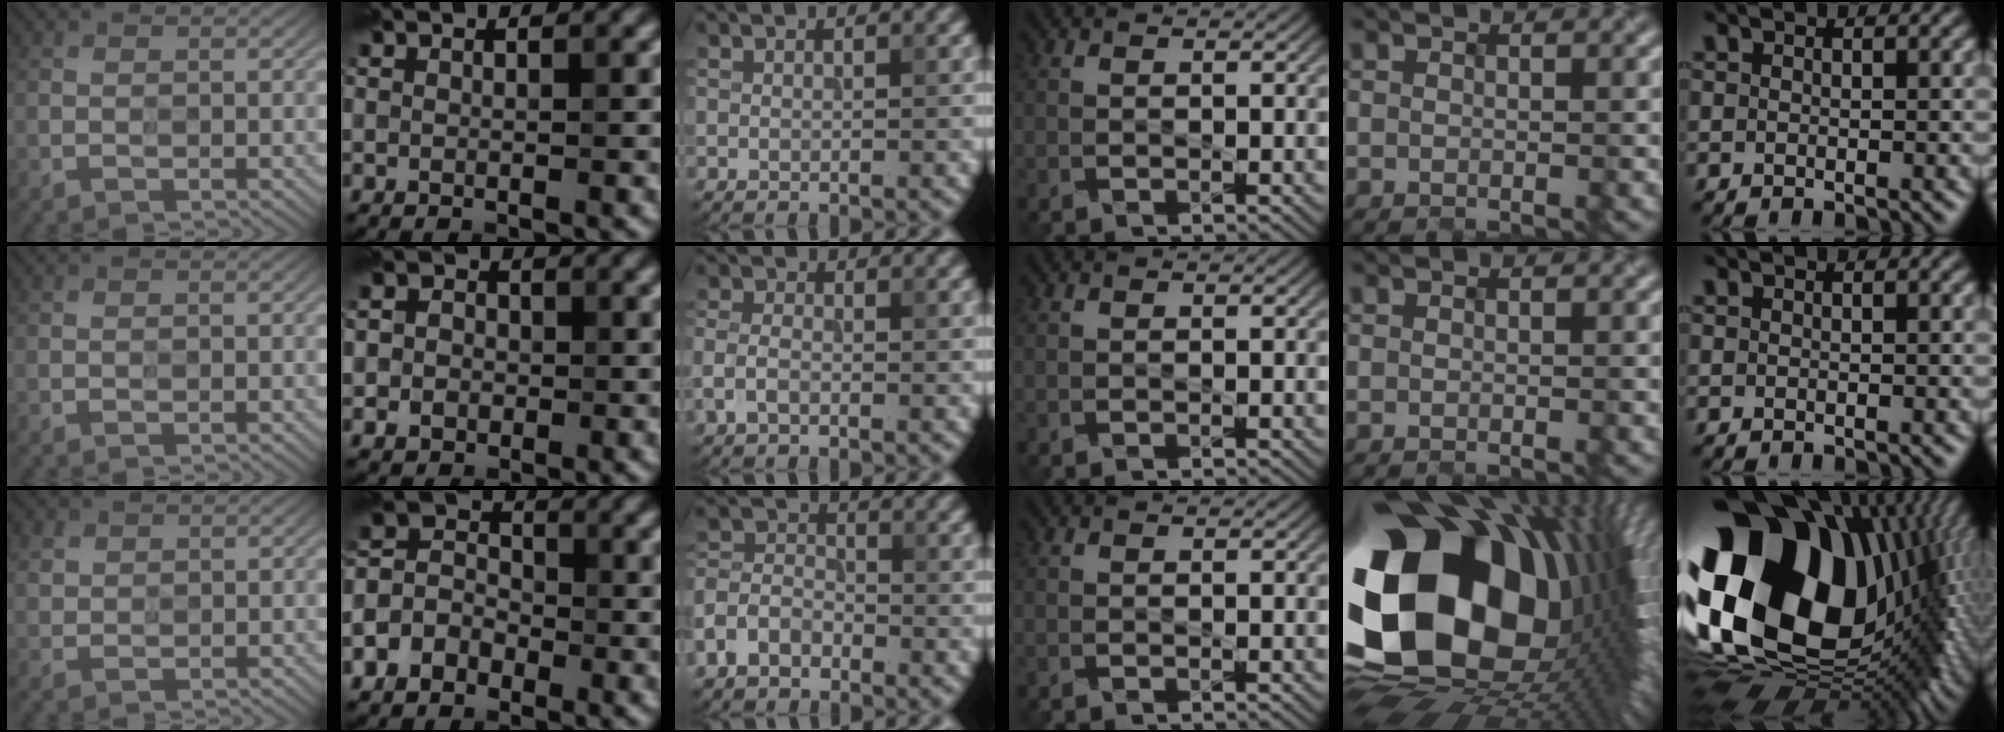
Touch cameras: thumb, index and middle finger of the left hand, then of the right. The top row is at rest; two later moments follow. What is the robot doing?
{"motion": "wipe", "object": "paper plate"}